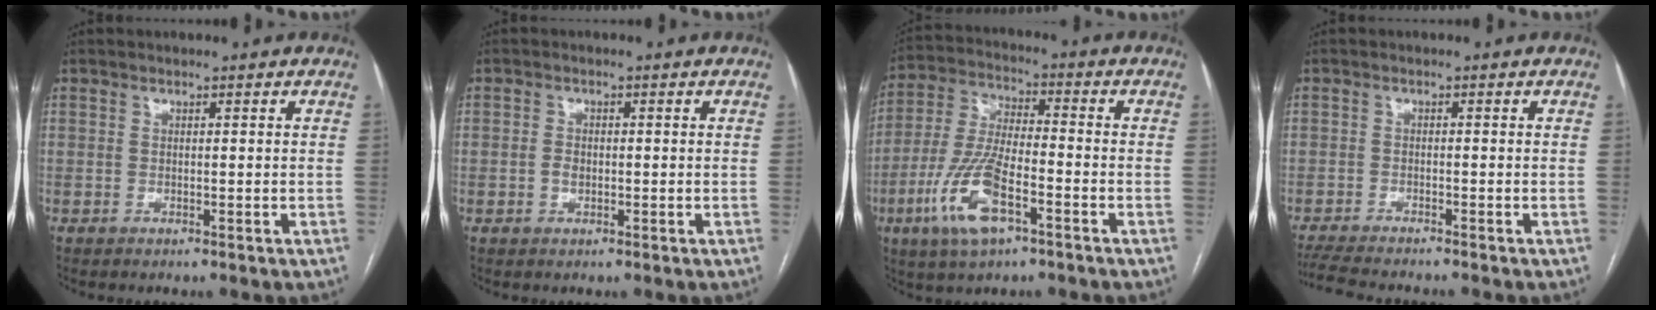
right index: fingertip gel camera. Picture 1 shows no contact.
{"total": 1.6, "force": [-0.3, 1.1, 1.1], "torque": [-0.019, 0.003, -0.003]}
{"total": 12.3, "force": [-5.3, 3.4, 10.5], "torque": [-0.233, -0.008, -0.098]}
{"total": 7.0, "force": [-6.4, 0.7, 2.7], "torque": [-0.043, -0.016, -0.106]}